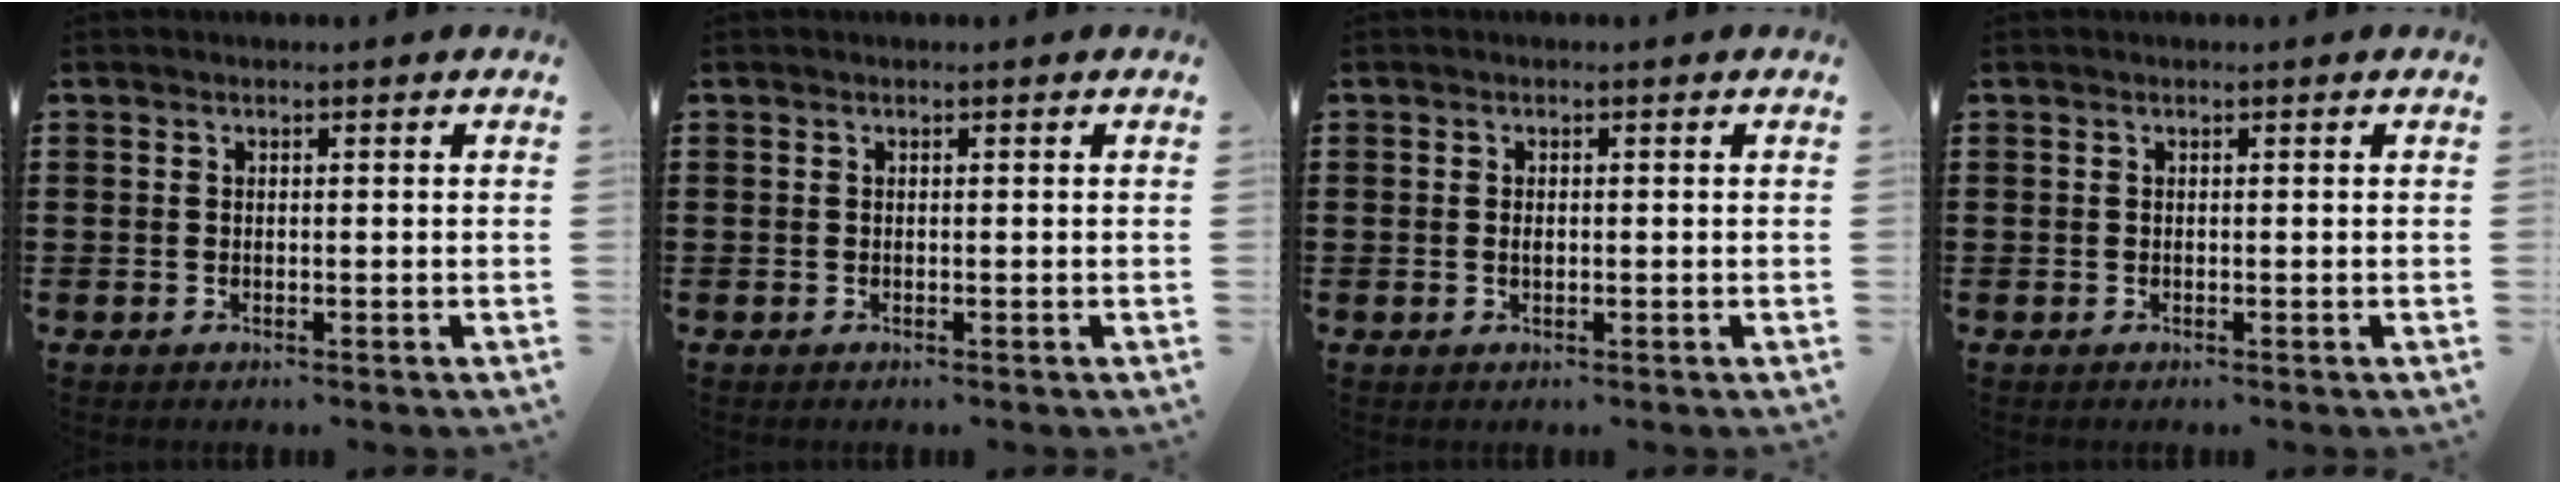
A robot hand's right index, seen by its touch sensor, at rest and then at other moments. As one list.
[{"total": 0.0}, {"total": 0.8, "force": [0.1, 0.5, 0.7], "torque": [-0.015, 0.003, 0.000]}, {"total": 0.0}]